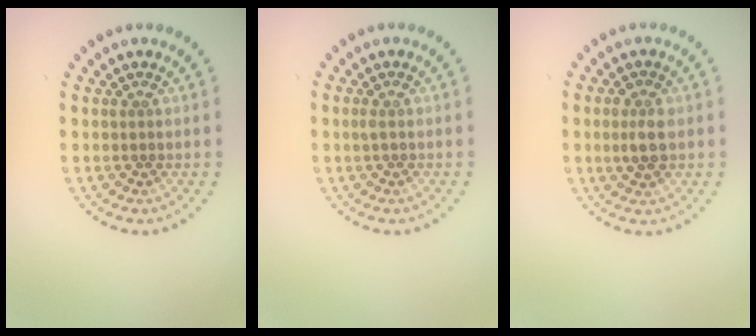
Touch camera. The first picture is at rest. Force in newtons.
{"total": 0.5, "press": 0.5, "slide": 0.2}
{"total": 2.2, "press": 2.2, "slide": 0.2}